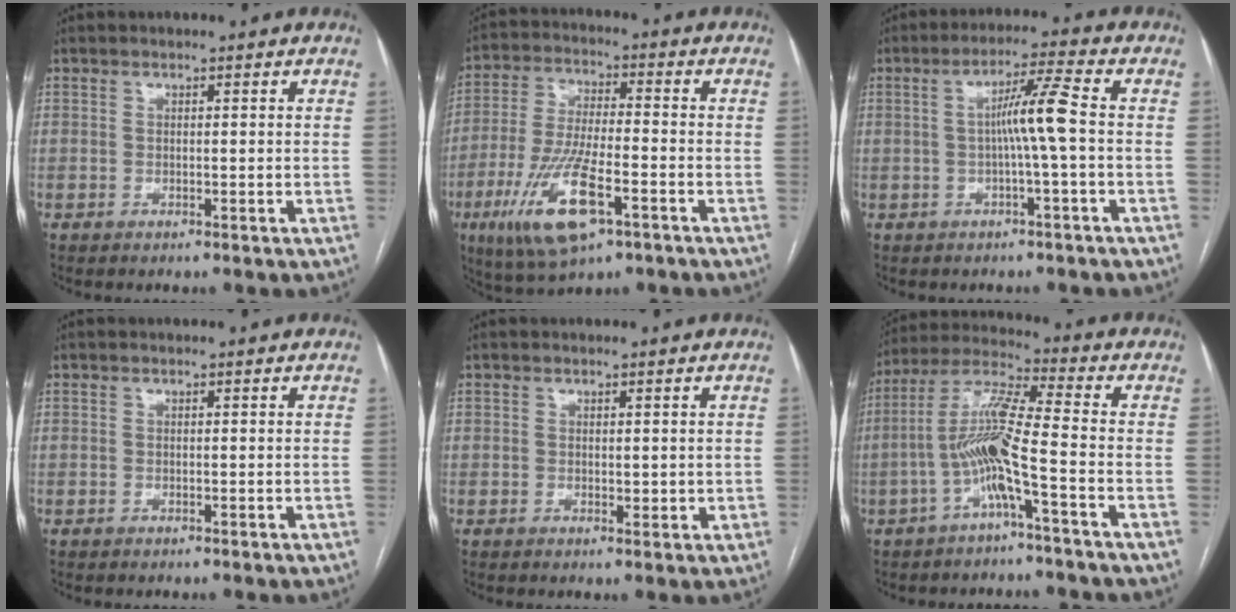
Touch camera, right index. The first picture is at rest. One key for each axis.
{"total": 13.9, "fx": -6.3, "fy": 3.5, "fz": 11.9, "tx": -0.249, "ty": -0.020, "tz": -0.106}
{"total": 6.2, "fx": -0.4, "fy": -0.9, "fz": 6.1, "tx": -0.108, "ty": 0.013, "tz": -0.004}
{"total": 0.0}
{"total": 1.5, "fx": 0.5, "fy": 1.0, "fz": 1.1, "tx": -0.012, "ty": -0.006, "tz": 0.011}
{"total": 9.9, "fx": -3.0, "fy": -0.3, "fz": 9.4, "tx": -0.195, "ty": 0.016, "tz": -0.065}